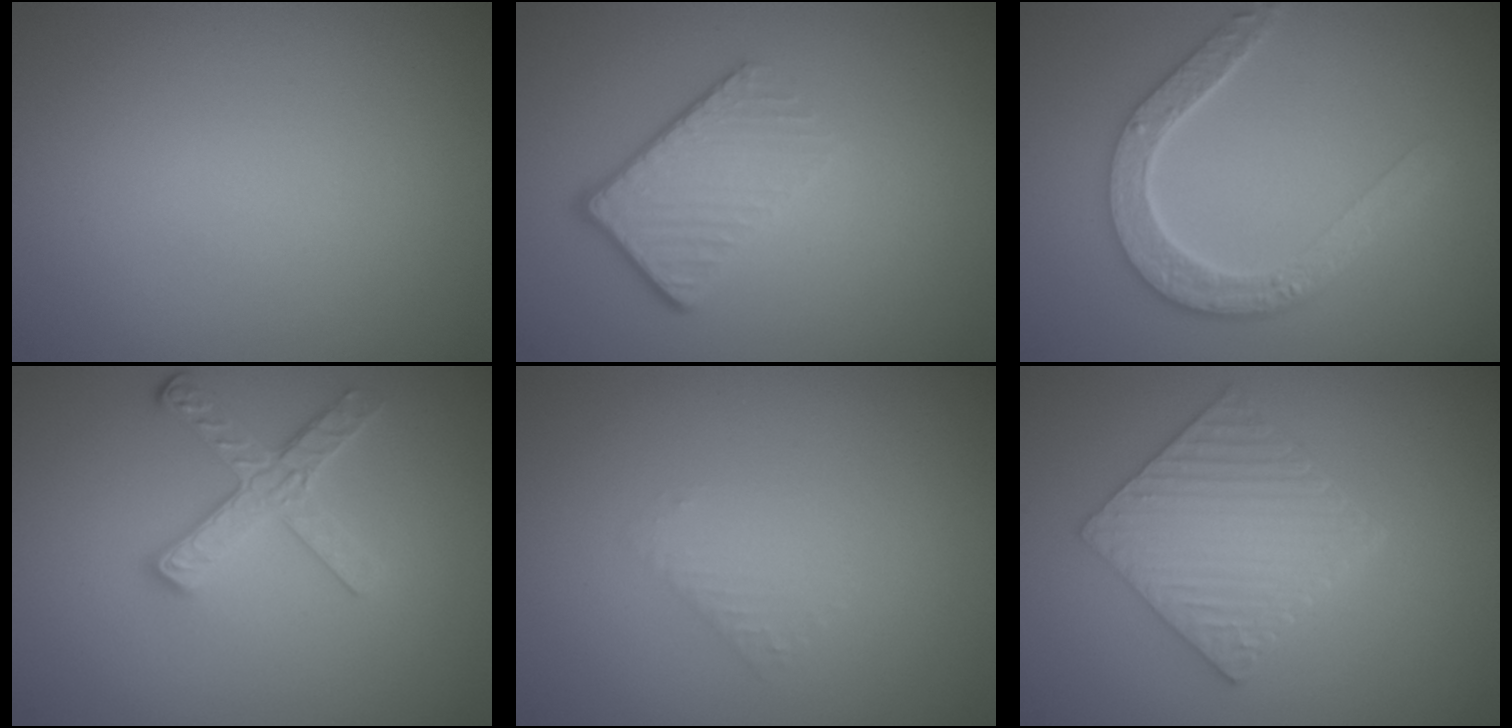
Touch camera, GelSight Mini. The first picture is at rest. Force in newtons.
{"total": 4.1, "press": 2.8, "slide": 3.0}
{"total": 4.7, "press": 3.8, "slide": 2.8}
{"total": 3.4, "press": 3.1, "slide": 1.3}
{"total": 0.9, "press": 0.9, "slide": 0.2}
{"total": 5.4, "press": 4.5, "slide": 3.1}